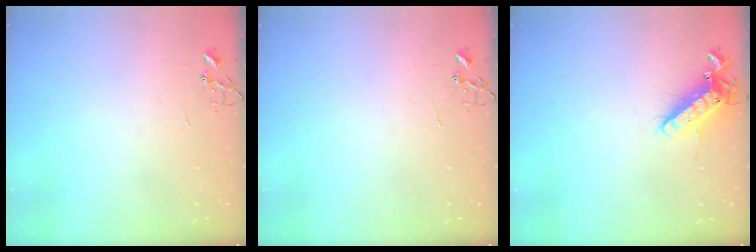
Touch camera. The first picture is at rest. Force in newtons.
{"total": 0.0}
{"total": 12.3, "press": 12.1, "slide": 2.1}